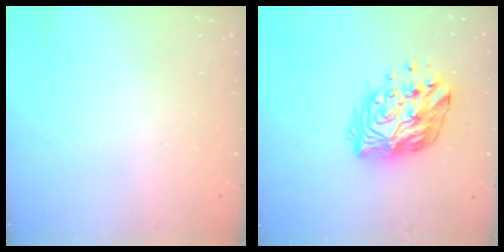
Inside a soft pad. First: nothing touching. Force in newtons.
{"total": 14.2, "press": 14.2, "slide": 1.3}